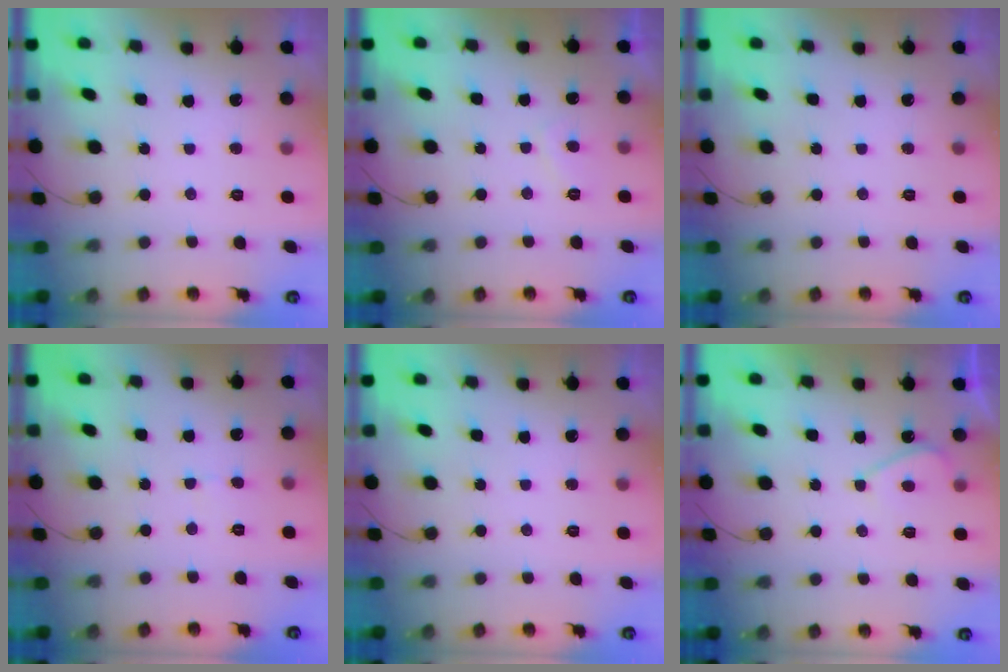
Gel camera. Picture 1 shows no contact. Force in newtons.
{"total": 1.8, "press": 1.6, "slide": 0.8}
{"total": 0.0}
{"total": 3.3, "press": 3.3, "slide": 0.3}
{"total": 0.0}
{"total": 2.9, "press": 2.9, "slide": 0.4}